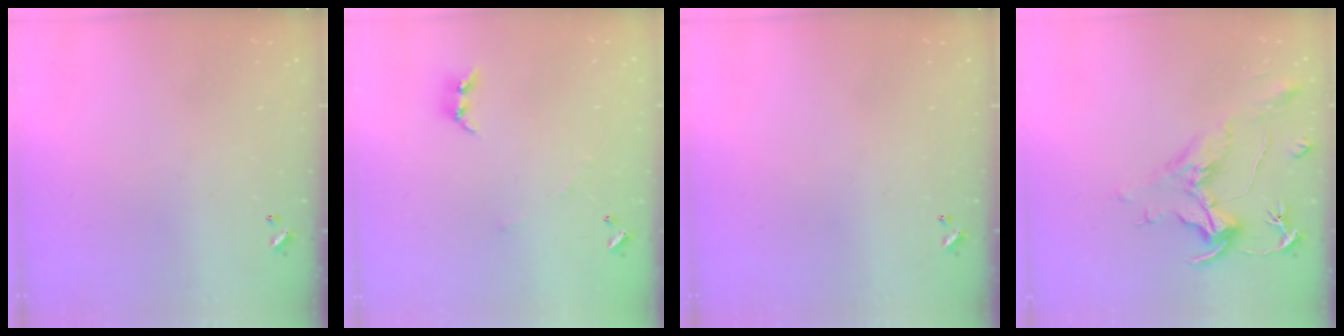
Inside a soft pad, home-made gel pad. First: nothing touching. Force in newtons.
{"total": 3.6, "press": 3.6, "slide": 0.6}
{"total": 0.0}
{"total": 2.0, "press": 1.5, "slide": 1.3}